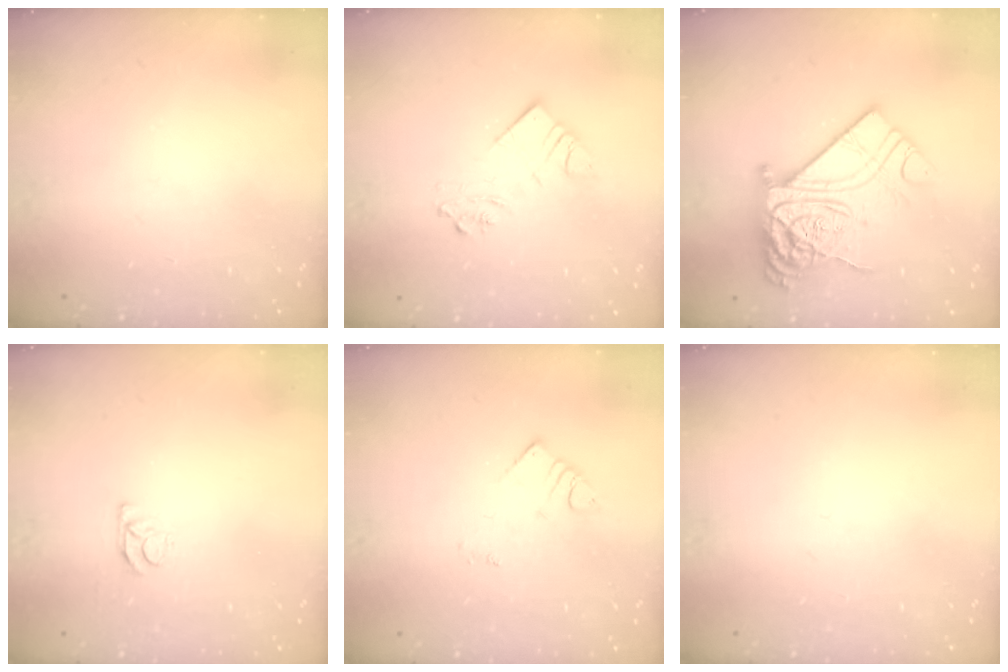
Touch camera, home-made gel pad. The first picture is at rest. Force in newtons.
{"total": 6.1, "press": 6.1, "slide": 0.4}
{"total": 22.9, "press": 22.8, "slide": 2.0}
{"total": 4.6, "press": 4.6, "slide": 0.3}
{"total": 2.7, "press": 2.7, "slide": 0.4}
{"total": 0.7, "press": 0.6, "slide": 0.1}